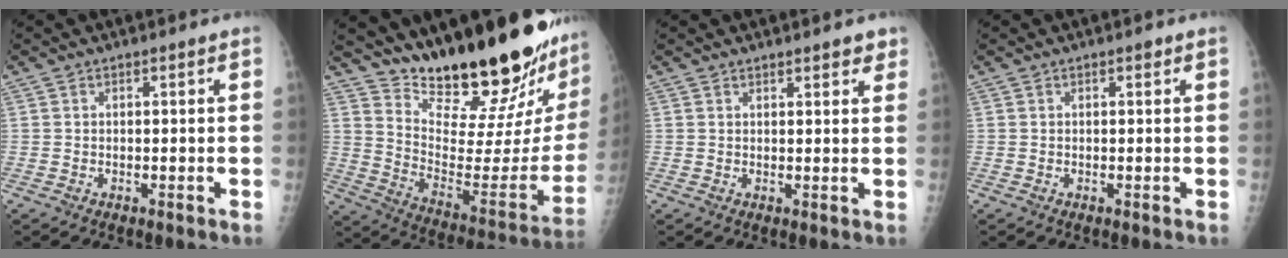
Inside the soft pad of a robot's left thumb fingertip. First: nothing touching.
{"total": 29.0, "force": [24.9, 5.1, 14.0], "torque": [-0.188, -0.193, 0.353]}
{"total": 3.1, "force": [2.4, 1.1, 1.6], "torque": [0.000, -0.007, 0.027]}
{"total": 0.6, "force": [0.4, 0.3, 0.4], "torque": [-0.003, 0.000, 0.003]}